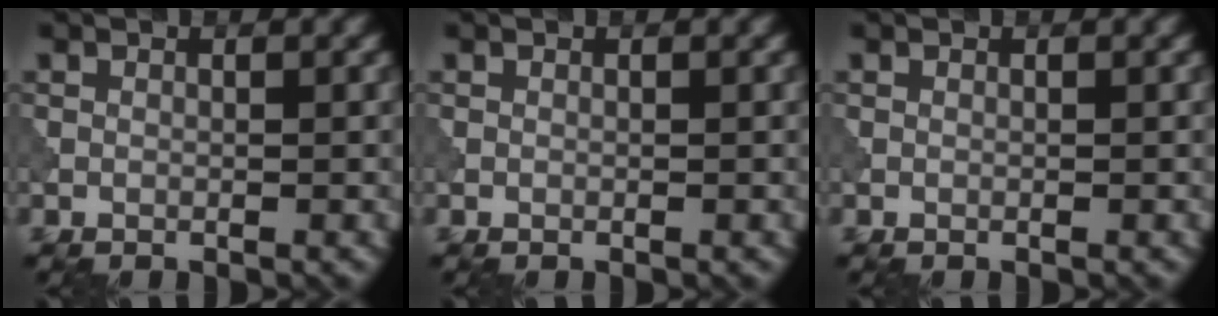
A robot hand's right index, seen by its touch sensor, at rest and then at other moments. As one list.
[{"total": 0.0}, {"total": 0.0}]